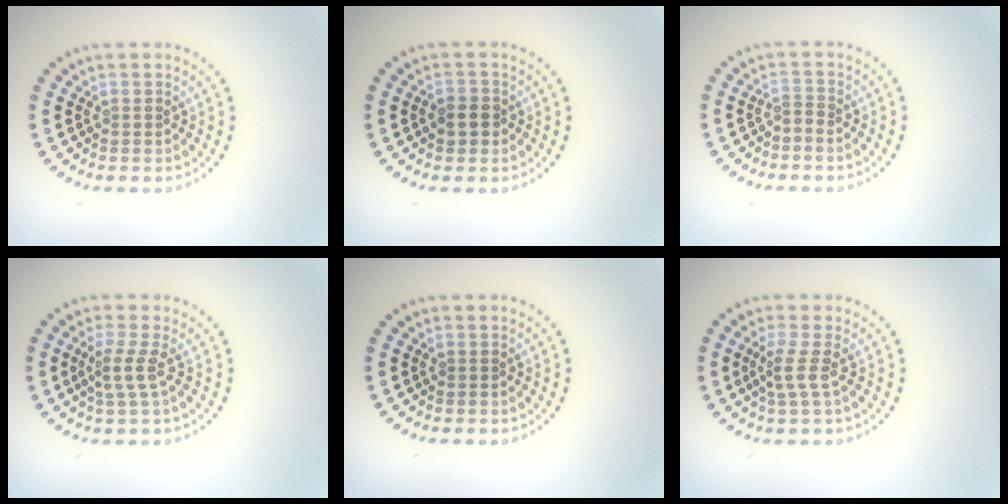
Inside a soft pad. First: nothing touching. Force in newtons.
{"total": 1.8, "press": 1.7, "slide": 0.4}
{"total": 0.7, "press": 0.2, "slide": 0.6}
{"total": 2.0, "press": 1.4, "slide": 1.4}
{"total": 0.0}
{"total": 1.9, "press": 1.3, "slide": 1.3}